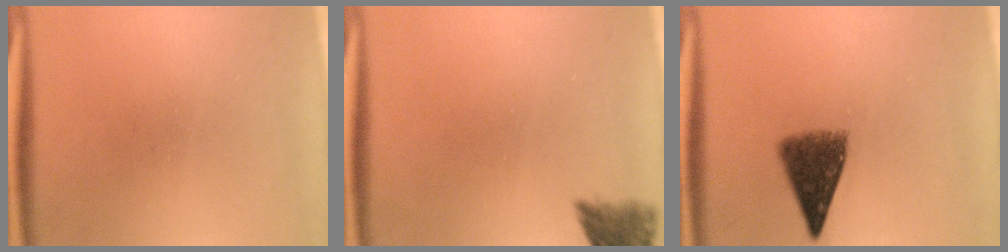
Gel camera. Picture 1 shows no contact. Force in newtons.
{"total": 4.6}
{"total": 7.7}